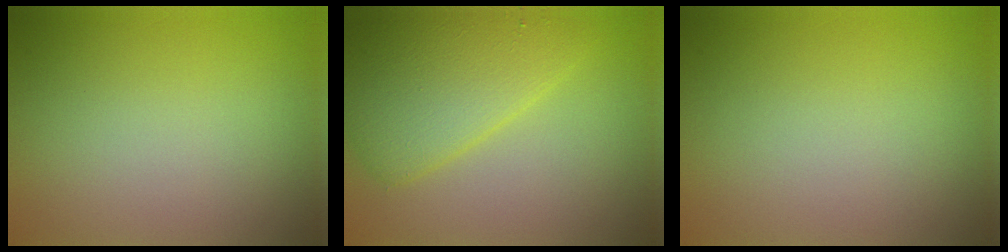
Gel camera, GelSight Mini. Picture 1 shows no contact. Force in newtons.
{"total": 5.6, "press": 5.6, "slide": 0.1}
{"total": 0.0}